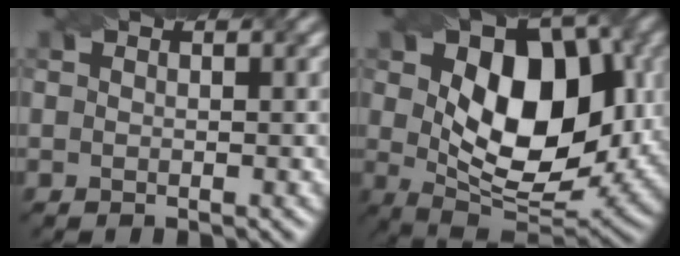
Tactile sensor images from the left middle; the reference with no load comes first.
{"total": 11.7, "force": [0.8, 7.0, 9.3], "torque": [-0.155, 0.004, 0.025]}